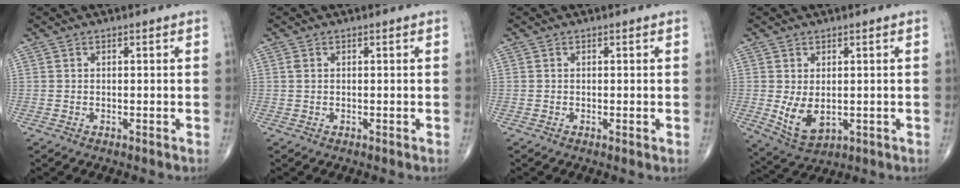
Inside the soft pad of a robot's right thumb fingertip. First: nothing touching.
{"total": 0.7, "force": [0.2, 0.4, 0.5], "torque": [-0.013, 0.006, 0.005]}
{"total": 0.6, "force": [-0.1, 0.1, 0.6], "torque": [-0.013, -0.003, -0.002]}
{"total": 6.5, "force": [-0.3, 3.9, 5.2], "torque": [-0.091, -0.013, 0.011]}